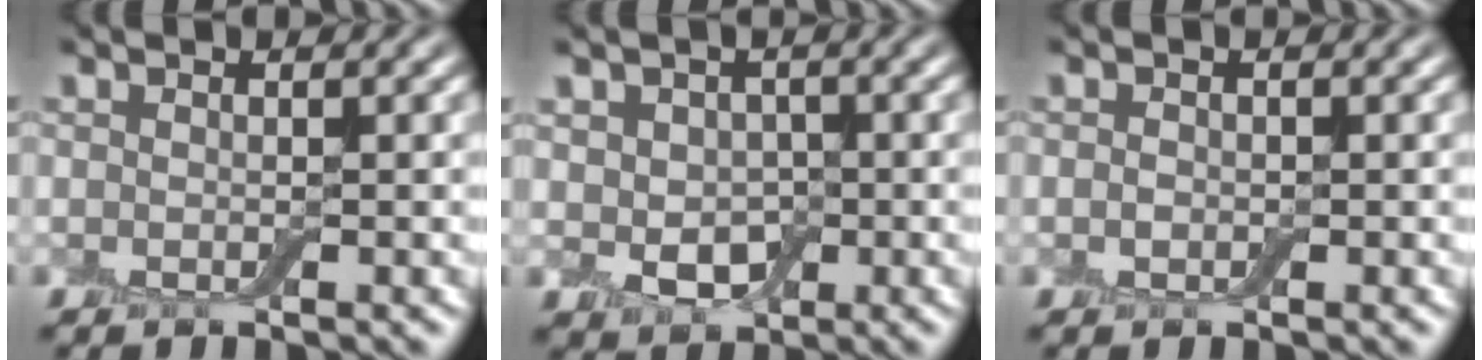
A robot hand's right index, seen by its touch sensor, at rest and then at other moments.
{"total": 3.6, "force": [0.0, 2.9, 2.2], "torque": [-0.039, -0.008, 0.004]}
{"total": 0.7, "force": [-0.2, 0.5, 0.4], "torque": [-0.010, 0.000, -0.005]}